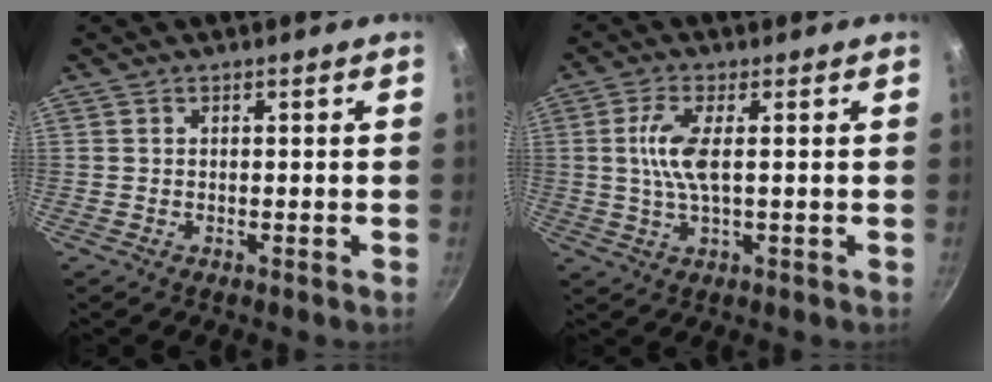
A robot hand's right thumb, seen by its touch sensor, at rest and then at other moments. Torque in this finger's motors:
{"motor_torque": [0.63, 0.40, 0.88, -0.30, 0.12]}